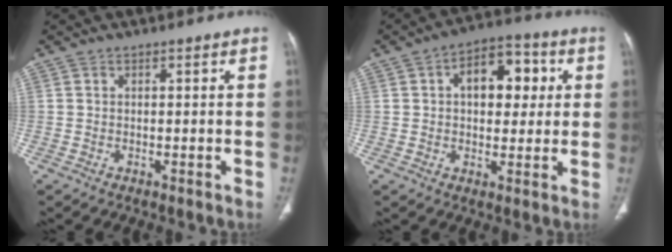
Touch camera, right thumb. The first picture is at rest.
{"total": 11.8, "force": [2.6, 7.2, 8.9], "torque": [-0.089, 0.016, 0.034]}